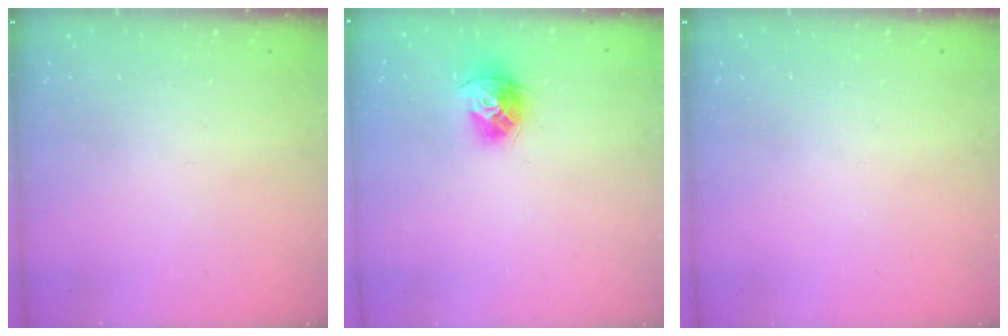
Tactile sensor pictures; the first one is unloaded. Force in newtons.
{"total": 11.1, "press": 11.0, "slide": 0.9}
{"total": 0.0}